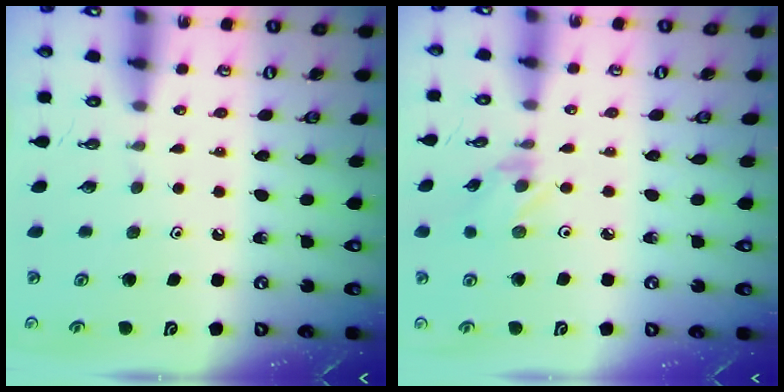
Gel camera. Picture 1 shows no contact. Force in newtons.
{"total": 0.8, "press": 0.8, "slide": 0.1}